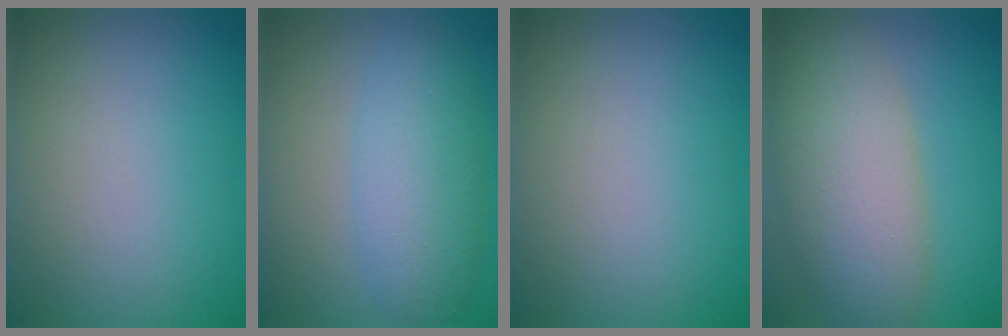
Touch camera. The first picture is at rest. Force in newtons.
{"total": 5.1, "press": 5.1, "slide": 0.1}
{"total": 0.0}
{"total": 7.7, "press": 7.7, "slide": 0.4}